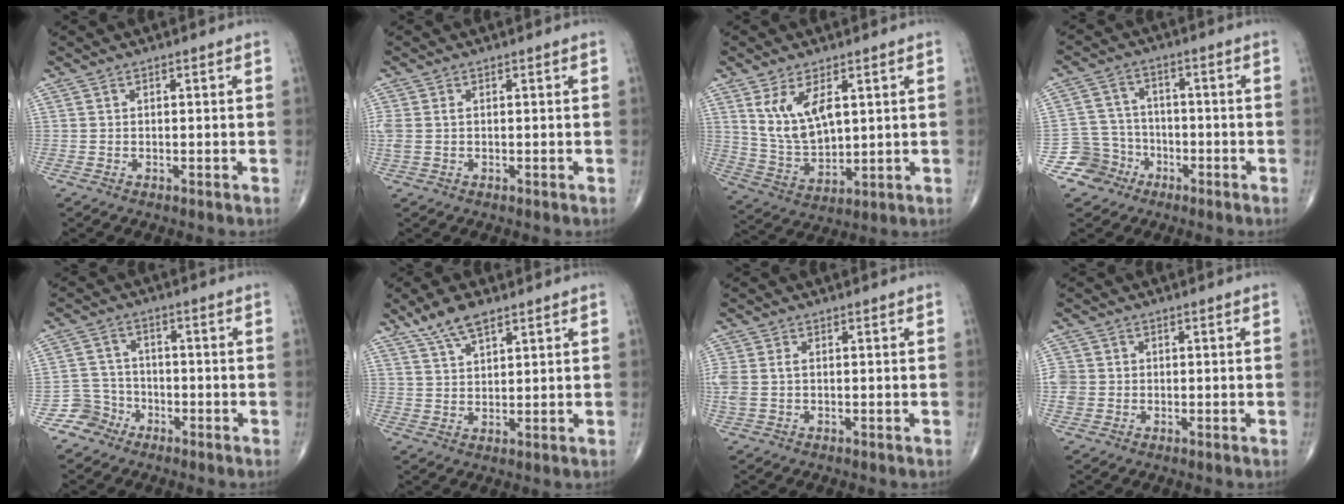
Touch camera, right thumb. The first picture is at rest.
{"total": 2.7, "force": [0.3, 1.7, 2.1], "torque": [-0.072, 0.012, 0.009]}
{"total": 10.4, "force": [3.9, 5.2, 8.1], "torque": [-0.140, -0.021, 0.090]}
{"total": 6.8, "force": [-3.7, 5.7, -0.3], "torque": [0.047, 0.037, -0.071]}
{"total": 5.0, "force": [-3.1, 3.9, -0.6], "torque": [0.042, 0.030, -0.065]}
{"total": 6.5, "force": [4.6, 2.3, 4.0], "torque": [-0.071, -0.016, 0.089]}
{"total": 3.7, "force": [0.2, 2.3, 2.9], "torque": [-0.091, 0.012, 0.006]}
{"total": 4.4, "force": [-0.1, 4.1, 1.7], "torque": [-0.033, 0.010, 0.002]}